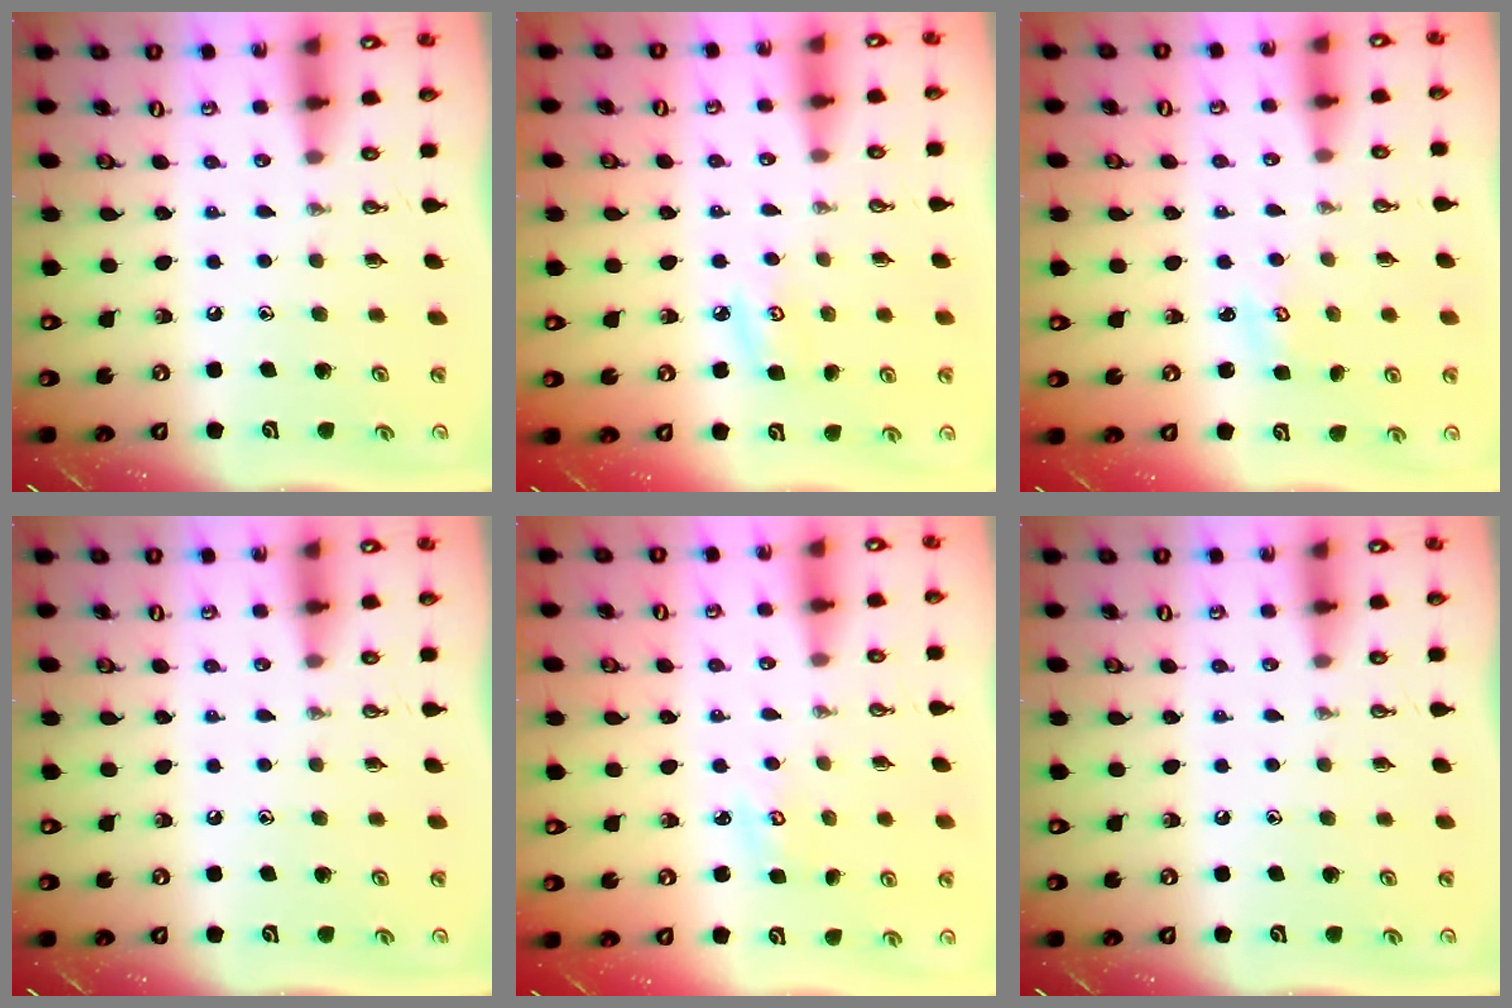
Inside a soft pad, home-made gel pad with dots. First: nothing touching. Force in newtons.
{"total": 5.6, "press": 5.6, "slide": 0.6}
{"total": 2.5, "press": 2.5, "slide": 0.3}
{"total": 0.0}
{"total": 2.6, "press": 2.6, "slide": 0.3}
{"total": 0.0}